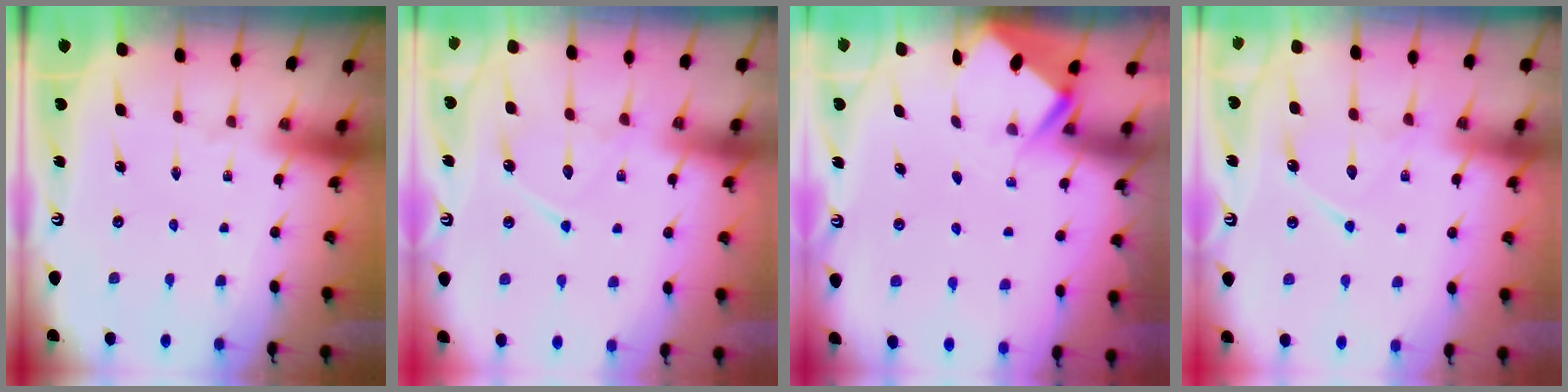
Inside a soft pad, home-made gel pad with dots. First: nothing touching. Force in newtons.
{"total": 10.8, "press": 10.7, "slide": 1.0}
{"total": 2.9, "press": 2.9, "slide": 0.3}
{"total": 11.3, "press": 11.2, "slide": 1.0}